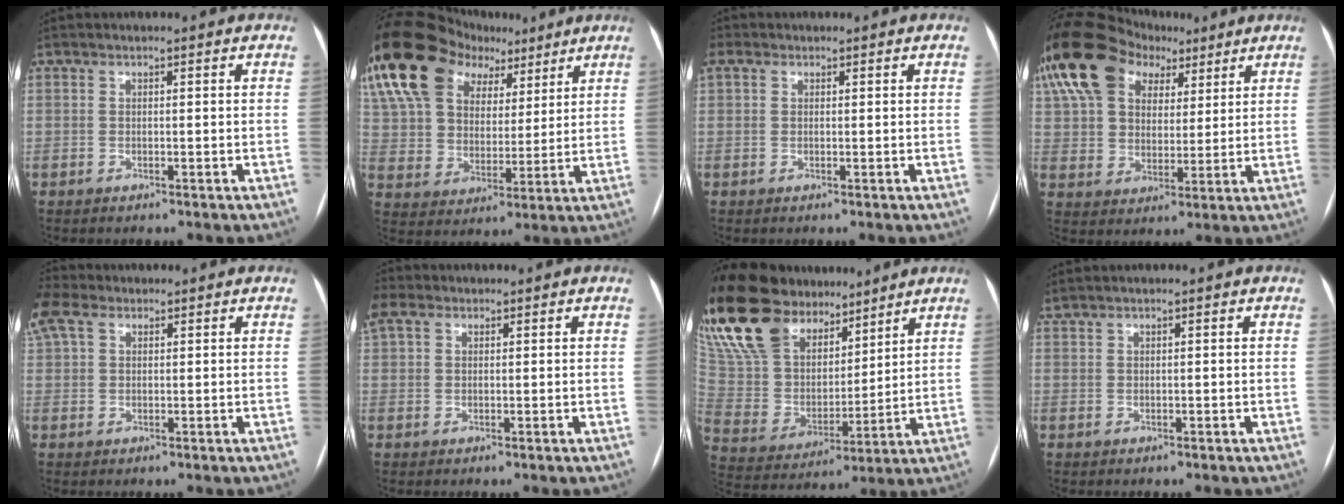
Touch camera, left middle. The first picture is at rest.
{"total": 26.4, "force": [15.8, 16.5, 13.3], "torque": [-0.318, 0.097, 0.285]}
{"total": 1.9, "force": [0.9, 1.3, 0.9], "torque": [-0.031, 0.022, 0.021]}
{"total": 17.4, "force": [9.5, 11.5, 9.1], "torque": [-0.195, 0.066, 0.169]}
{"total": 6.0, "force": [3.5, 3.4, 3.4], "torque": [-0.095, 0.039, 0.078]}
{"total": 4.3, "force": [2.4, 2.7, 2.2], "torque": [-0.063, 0.032, 0.056]}
{"total": 21.4, "force": [15.8, 10.5, 10.0], "torque": [-0.223, 0.039, 0.290]}
{"total": 0.9, "force": [0.8, -0.2, 0.4], "torque": [-0.018, 0.015, 0.025]}